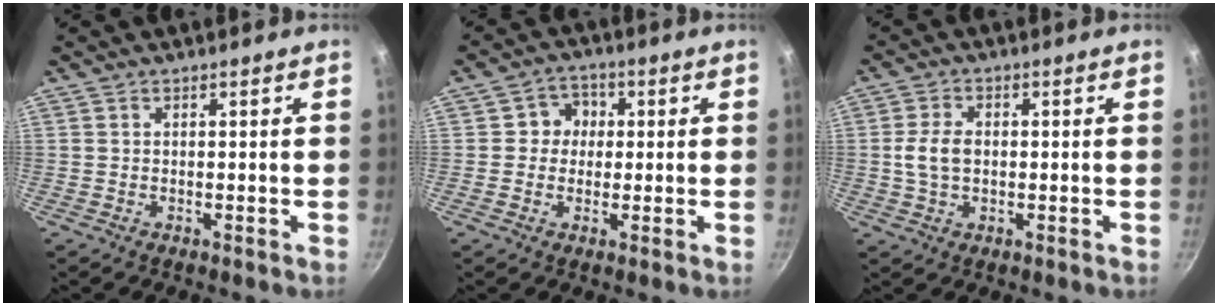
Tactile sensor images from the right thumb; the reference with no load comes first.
{"total": 4.9, "force": [0.5, 4.6, 1.4], "torque": [0.019, 0.007, -0.001]}
{"total": 5.4, "force": [0.0, 3.6, 3.9], "torque": [-0.071, 0.010, -0.002]}